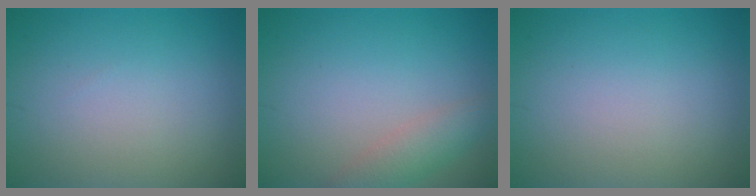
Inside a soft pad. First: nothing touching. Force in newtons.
{"total": 2.6, "press": 2.6, "slide": 0.1}
{"total": 0.0}